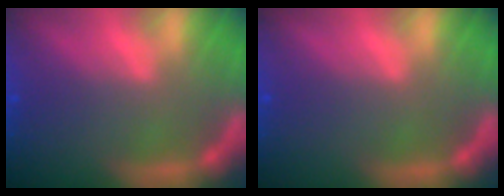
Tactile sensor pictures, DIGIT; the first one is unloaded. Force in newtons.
{"total": 0.0}